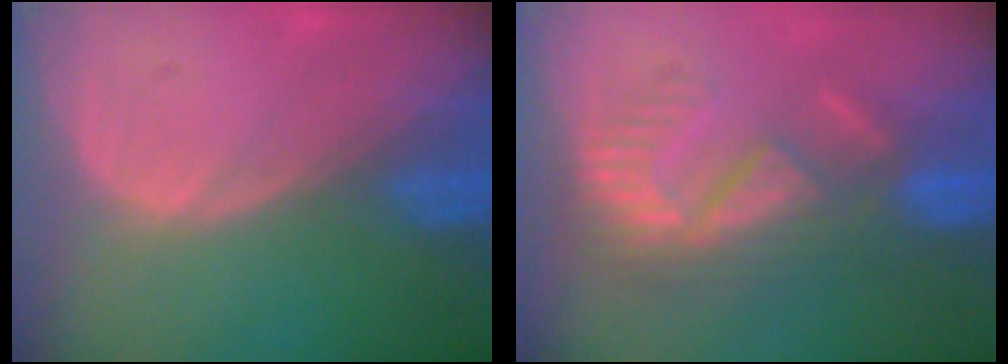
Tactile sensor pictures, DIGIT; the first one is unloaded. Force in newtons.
{"total": 9.2, "press": 8.0, "slide": 4.5}